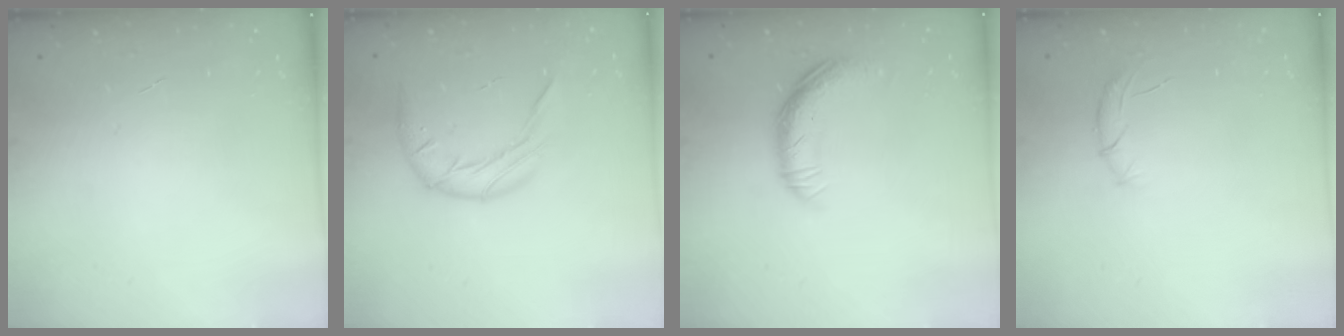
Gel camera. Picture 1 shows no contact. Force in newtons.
{"total": 12.6, "press": 12.5, "slide": 1.5}
{"total": 11.6, "press": 11.5, "slide": 0.9}
{"total": 5.6, "press": 5.4, "slide": 1.5}